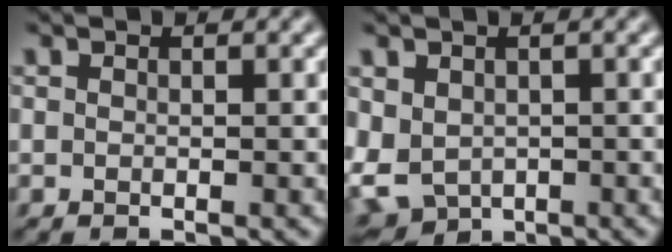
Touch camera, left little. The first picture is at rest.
{"total": 5.4, "force": [-0.5, 4.3, 3.2], "torque": [-0.083, -0.010, -0.006]}